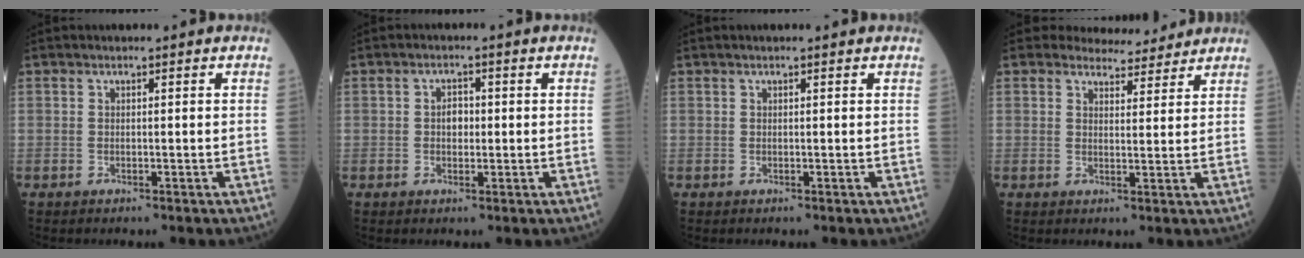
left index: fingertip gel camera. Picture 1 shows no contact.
{"total": 2.1, "force": [-0.1, 1.5, 1.5], "torque": [-0.023, 0.002, -0.003]}
{"total": 1.6, "force": [1.4, 0.1, 0.9], "torque": [-0.010, 0.020, 0.022]}
{"total": 4.5, "force": [4.3, 1.4, -0.2], "torque": [0.001, -0.003, 0.054]}